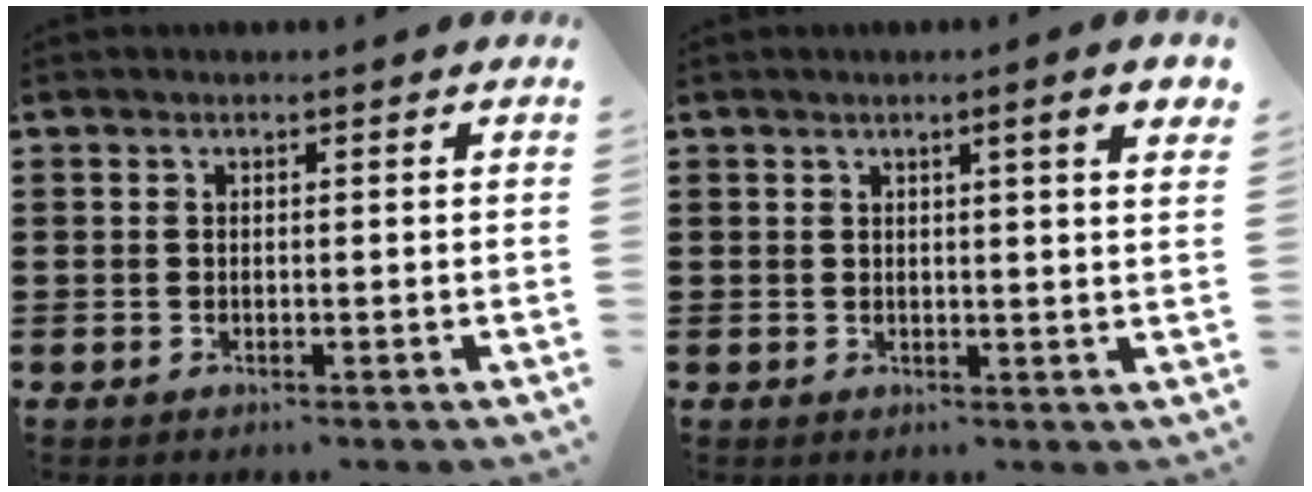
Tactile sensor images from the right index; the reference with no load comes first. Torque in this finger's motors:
{"motor_torque": [0.38, 0.27, 0.17, 0.06]}